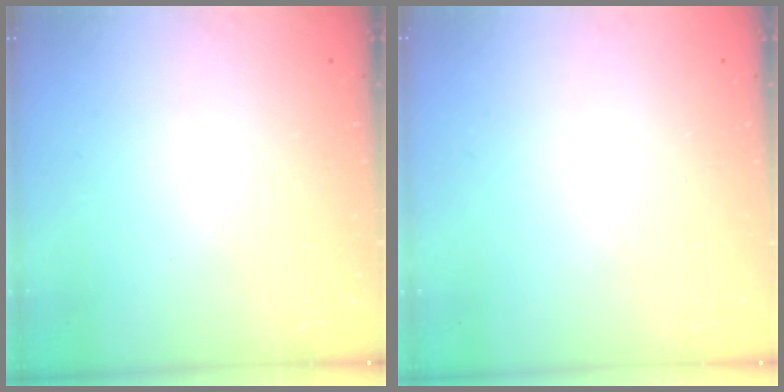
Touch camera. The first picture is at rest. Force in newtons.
{"total": 0.0}